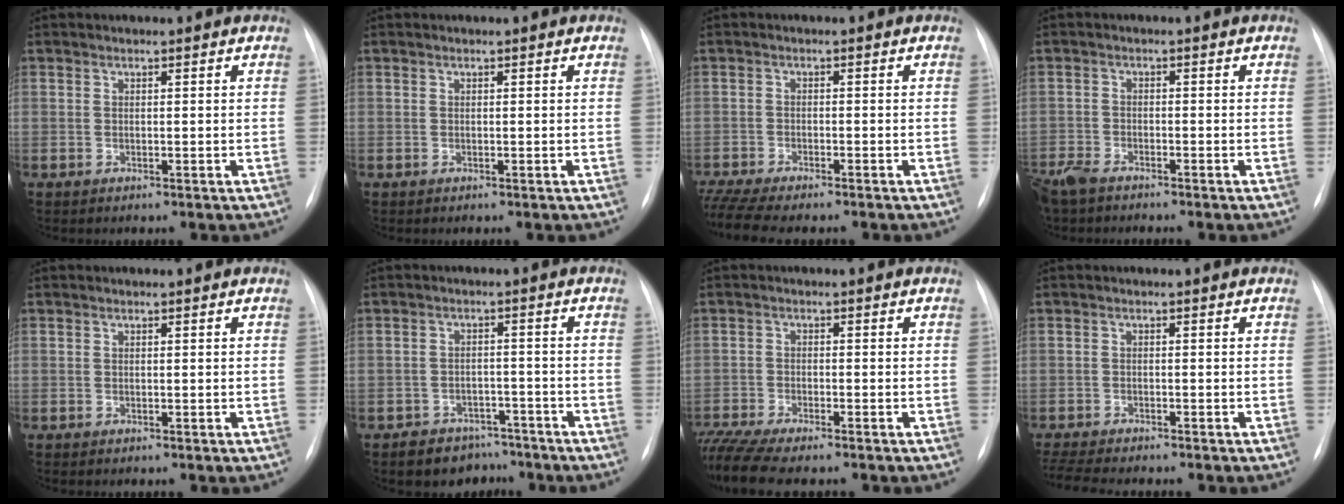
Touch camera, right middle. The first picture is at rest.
{"total": 0.0}
{"total": 8.9, "force": [-7.8, 1.1, 4.3], "torque": [-0.074, -0.008, -0.123]}
{"total": 4.7, "force": [-4.1, 1.1, 1.9], "torque": [-0.040, -0.013, -0.082]}
{"total": 0.5, "force": [-0.4, 0.1, 0.3], "torque": [-0.008, -0.002, -0.005]}
{"total": 6.6, "force": [-5.3, 3.9, 0.4], "torque": [0.007, 0.016, -0.076]}
{"total": 10.0, "force": [-8.7, 1.0, 4.8], "torque": [-0.084, -0.014, -0.141]}
{"total": 8.8, "force": [-7.8, 1.2, 3.9], "torque": [-0.066, -0.010, -0.119]}